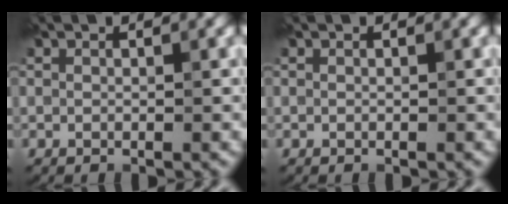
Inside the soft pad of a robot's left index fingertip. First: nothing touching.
{"total": 0.0}